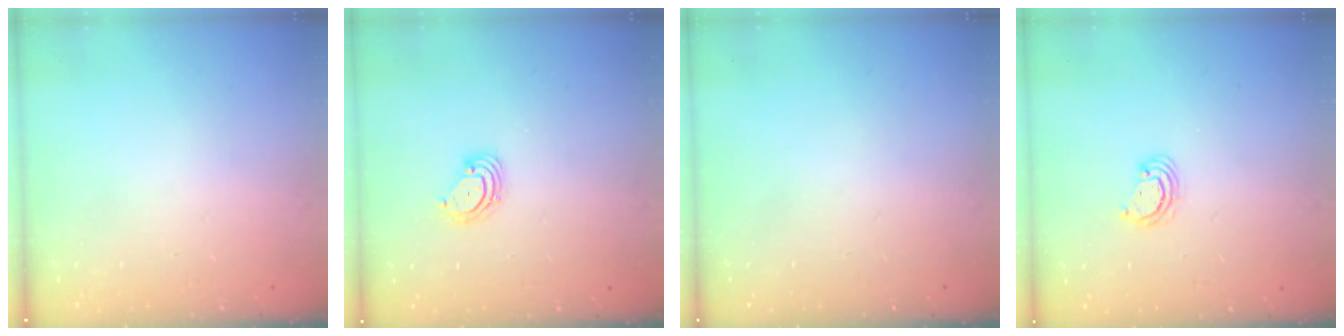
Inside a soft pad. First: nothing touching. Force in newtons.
{"total": 3.2, "press": 3.2, "slide": 0.3}
{"total": 0.0}
{"total": 3.1, "press": 3.1, "slide": 0.3}